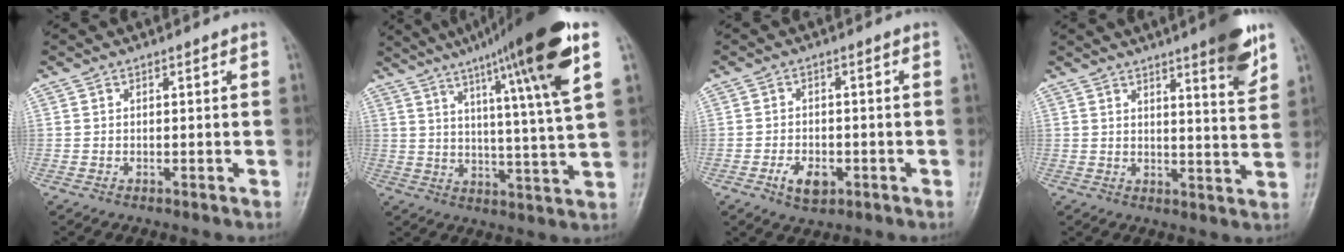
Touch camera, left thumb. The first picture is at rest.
{"total": 21.0, "force": [11.2, 1.2, 17.7], "torque": [-0.259, -0.027, 0.162]}
{"total": 4.6, "force": [-1.9, 2.8, 3.1], "torque": [-0.051, 0.003, -0.028]}
{"total": 9.0, "force": [5.7, 1.1, 6.9], "torque": [-0.081, -0.034, 0.074]}